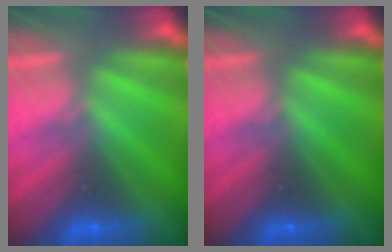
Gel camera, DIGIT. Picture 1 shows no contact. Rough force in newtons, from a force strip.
{"total": 0.0}